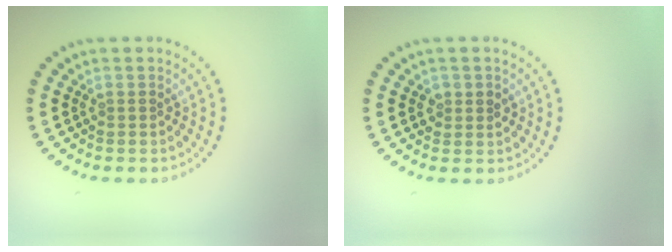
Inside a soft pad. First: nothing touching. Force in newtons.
{"total": 1.3, "press": 1.3, "slide": 0.2}